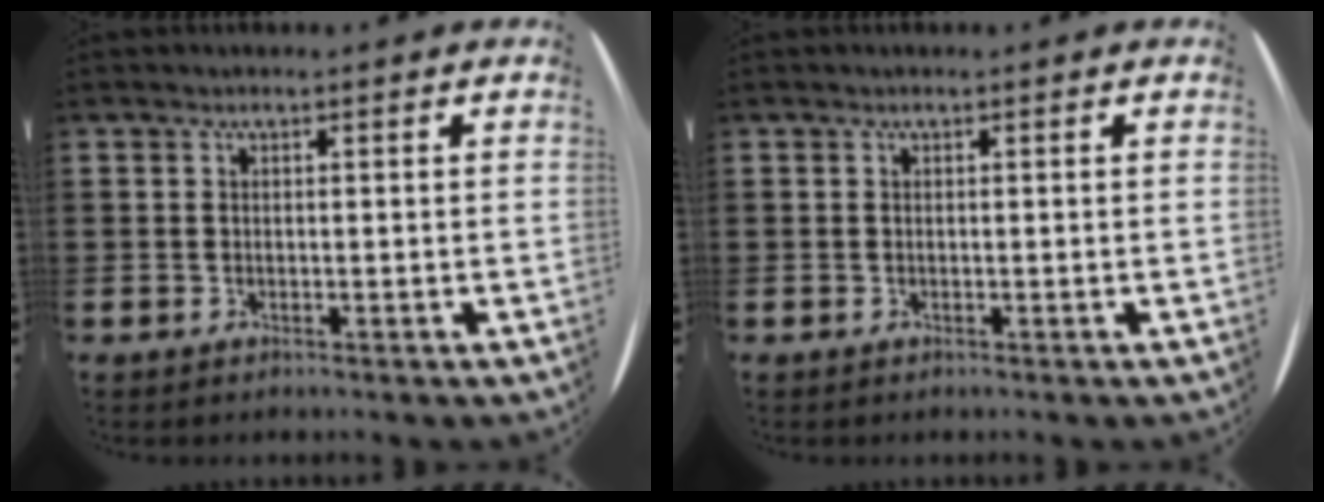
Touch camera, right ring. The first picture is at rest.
{"total": 0.0}